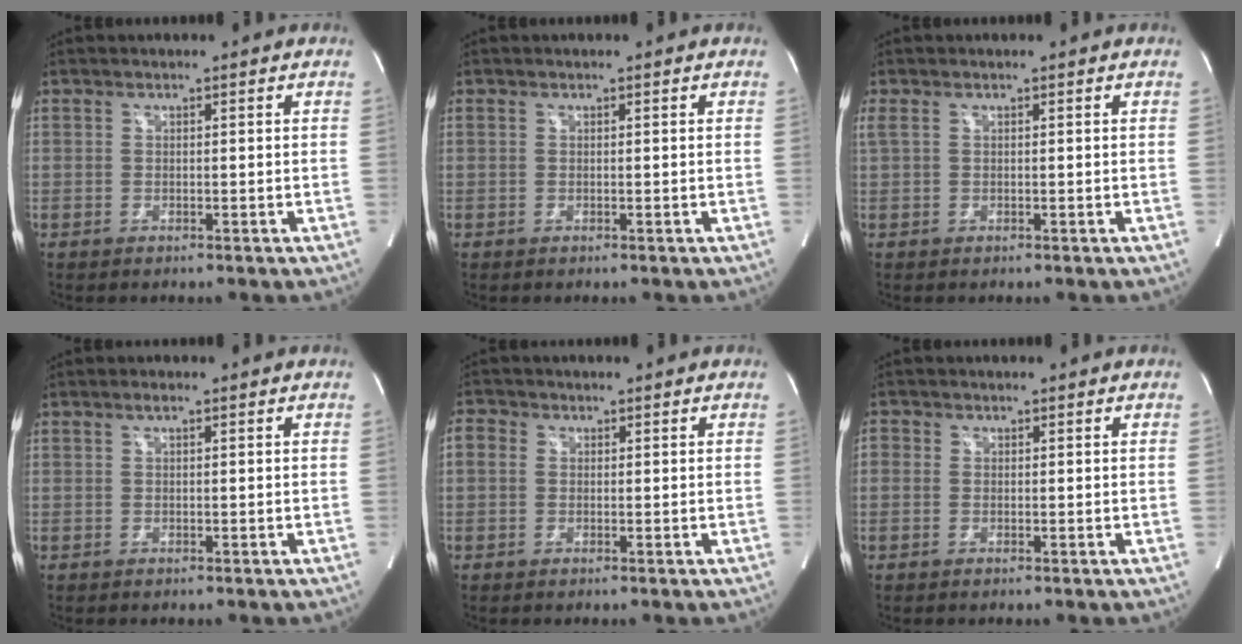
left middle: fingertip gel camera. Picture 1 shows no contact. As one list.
[{"total": 0.0}, {"total": 1.2, "force": [0.6, 0.6, 0.9], "torque": [-0.040, 0.021, 0.018]}, {"total": 0.6, "force": [0.3, 0.1, 0.5], "torque": [-0.011, 0.001, 0.004]}, {"total": 2.2, "force": [0.4, 1.9, 1.1], "torque": [-0.031, 0.018, 0.006]}, {"total": 1.3, "force": [0.1, 1.2, 0.5], "torque": [-0.005, 0.004, -0.001]}]